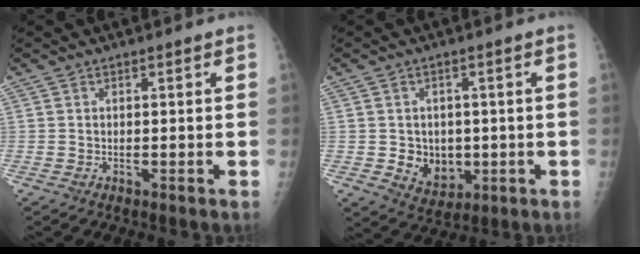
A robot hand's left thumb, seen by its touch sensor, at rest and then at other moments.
{"total": 7.1, "force": [-0.8, 5.8, 4.1], "torque": [-0.030, -0.003, 0.005]}